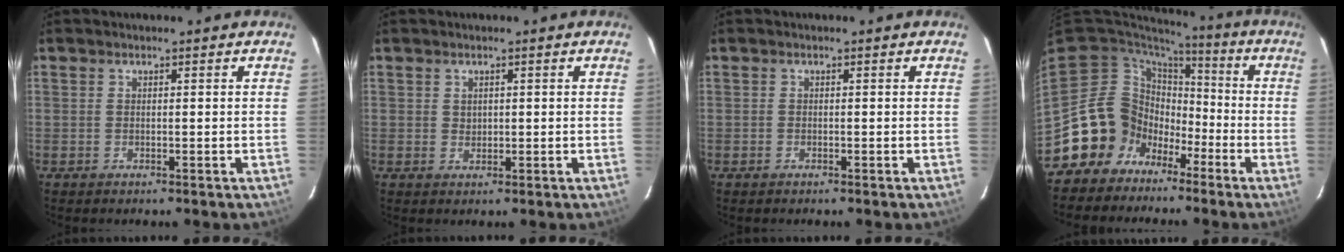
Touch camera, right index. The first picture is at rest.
{"total": 1.2, "force": [0.7, 1.0, 0.2], "torque": [0.001, 0.001, 0.014]}
{"total": 0.0}
{"total": 12.8, "force": [-5.7, 11.2, 2.7], "torque": [-0.066, 0.039, -0.099]}